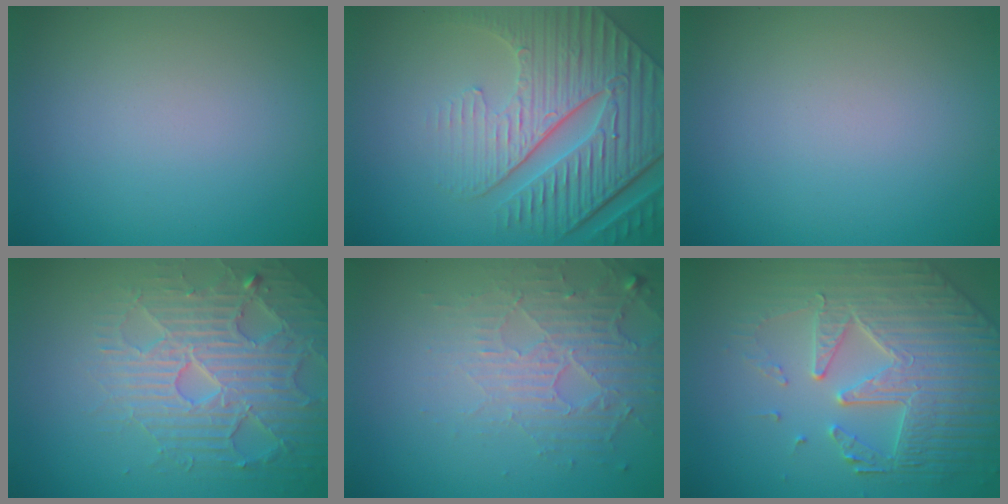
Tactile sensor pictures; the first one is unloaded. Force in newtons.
{"total": 9.1, "press": 6.3, "slide": 6.6}
{"total": 0.0}
{"total": 4.9, "press": 4.8, "slide": 1.0}
{"total": 5.2, "press": 3.3, "slide": 4.1}
{"total": 6.7, "press": 5.5, "slide": 3.8}